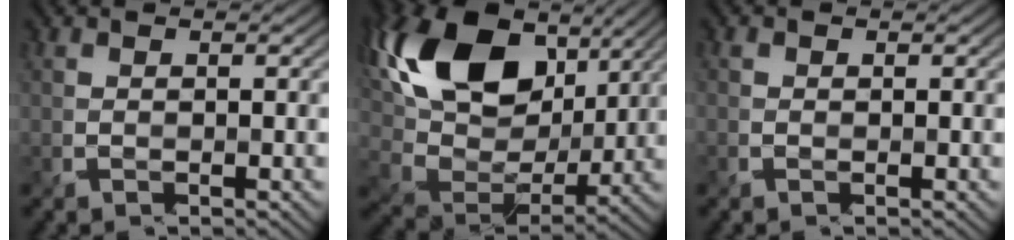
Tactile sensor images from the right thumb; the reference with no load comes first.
{"total": 17.5, "force": [6.5, 10.6, 12.4], "torque": [-0.281, 0.022, 0.125]}
{"total": 0.6, "force": [-0.2, 0.5, 0.1], "torque": [-0.002, 0.000, -0.002]}